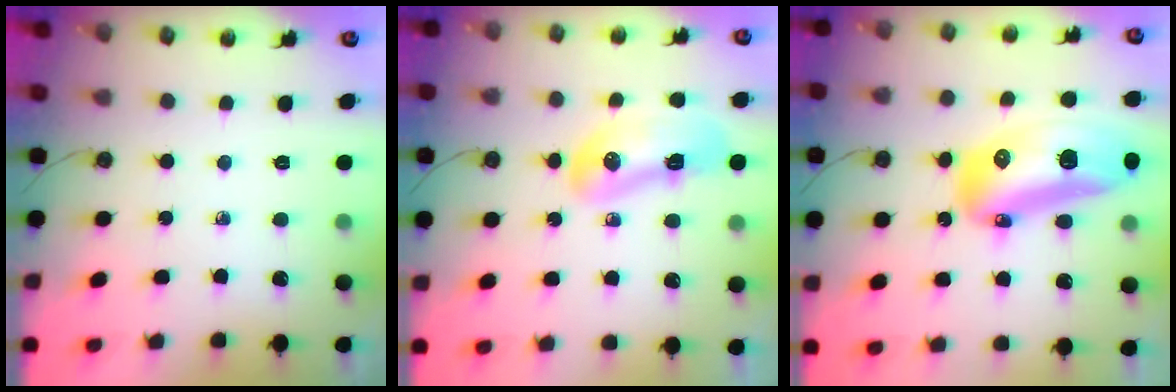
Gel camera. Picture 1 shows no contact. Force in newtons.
{"total": 14.8, "press": 12.3, "slide": 8.2}
{"total": 21.7, "press": 21.5, "slide": 3.2}